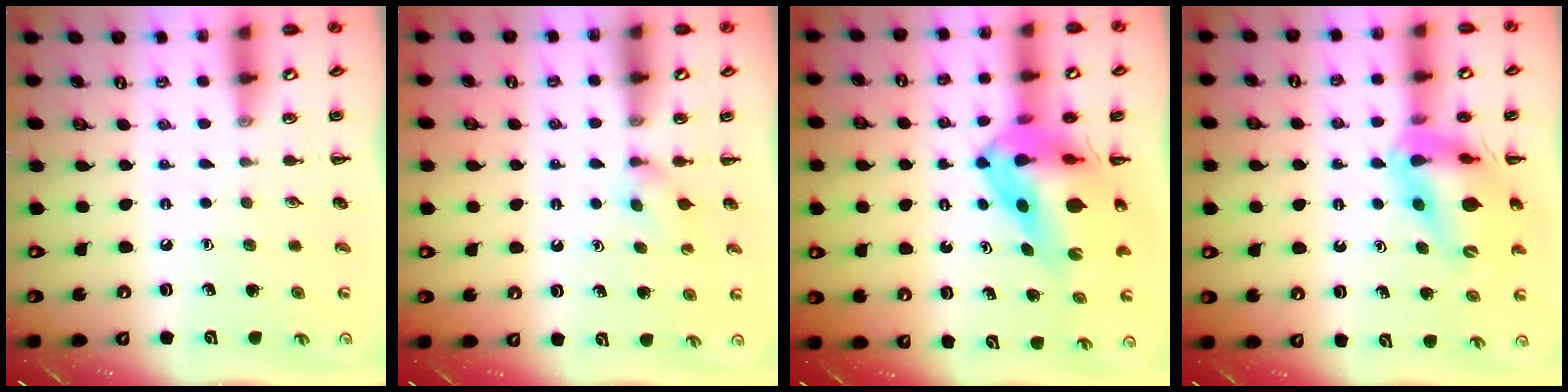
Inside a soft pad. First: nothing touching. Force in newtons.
{"total": 2.8, "press": 2.5, "slide": 1.2}
{"total": 11.9, "press": 11.3, "slide": 3.7}
{"total": 14.5, "press": 13.9, "slide": 4.2}